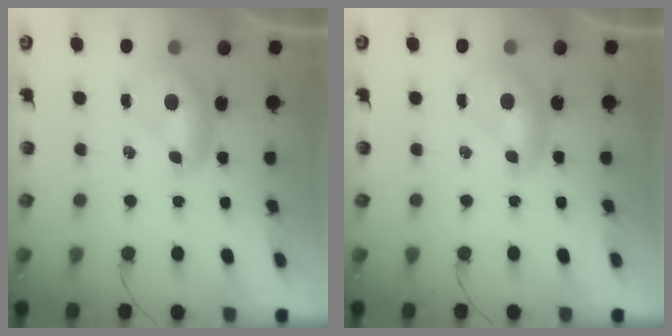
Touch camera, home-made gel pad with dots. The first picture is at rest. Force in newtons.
{"total": 0.0}